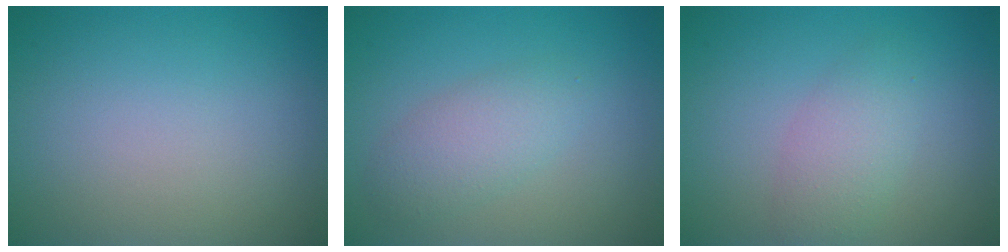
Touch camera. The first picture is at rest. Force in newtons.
{"total": 2.9, "press": 2.9, "slide": 0.0}
{"total": 2.8, "press": 2.8, "slide": 0.1}